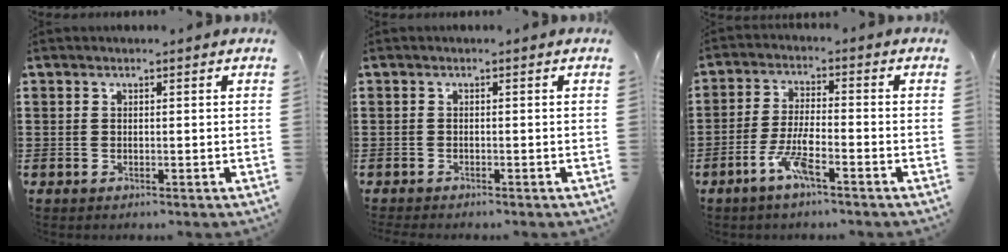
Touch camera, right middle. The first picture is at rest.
{"total": 0.7, "force": [-0.7, 0.0, 0.0], "torque": [-0.002, -0.002, -0.014]}
{"total": 6.0, "force": [-3.4, 1.3, 4.8], "torque": [-0.105, -0.002, -0.065]}